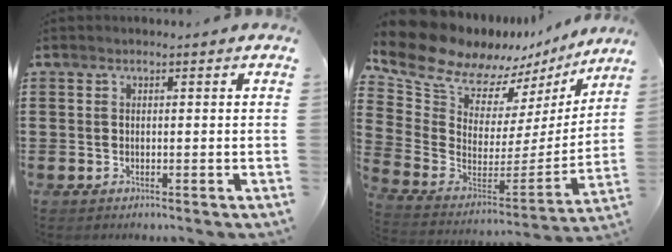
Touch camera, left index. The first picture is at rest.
{"total": 10.9, "force": [9.3, 4.8, 2.9], "torque": [-0.121, -0.073, 0.164]}